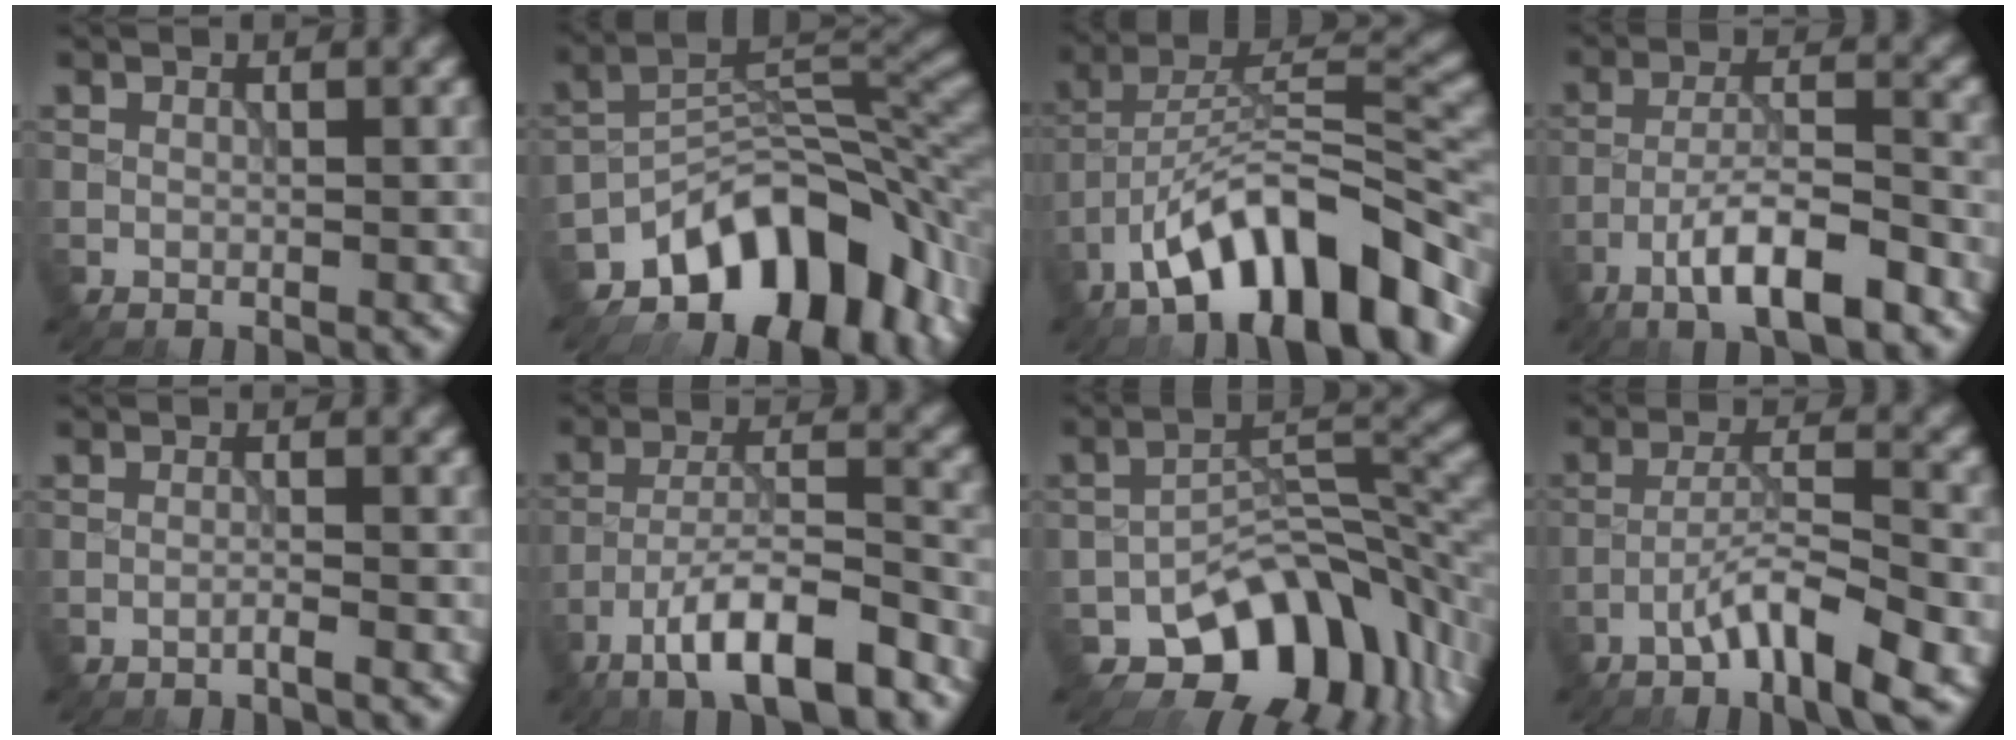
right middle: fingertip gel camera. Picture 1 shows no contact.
{"total": 11.8, "force": [-7.2, 6.0, 7.1], "torque": [-0.085, 0.002, -0.132]}
{"total": 13.6, "force": [-8.6, 4.5, 9.6], "torque": [-0.144, 0.022, -0.150]}
{"total": 7.5, "force": [-4.5, 1.7, 5.8], "torque": [-0.097, 0.008, -0.080]}
{"total": 1.0, "force": [-0.6, 0.1, 0.8], "torque": [-0.009, 0.003, -0.017]}
{"total": 9.8, "force": [-6.3, 2.6, 7.0], "torque": [-0.112, 0.007, -0.113]}
{"total": 10.5, "force": [-6.0, 5.9, 6.3], "torque": [-0.072, -0.001, -0.104]}
{"total": 6.5, "force": [-3.6, 1.2, 5.3], "torque": [-0.091, 0.010, -0.065]}